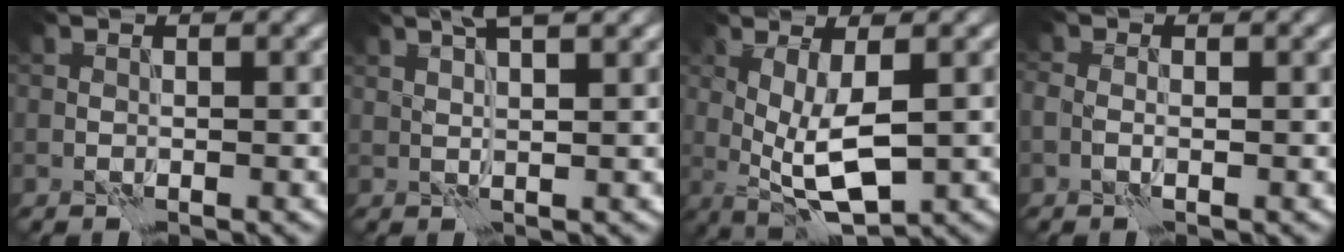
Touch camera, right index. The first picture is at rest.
{"total": 4.1, "force": [2.5, 1.0, 3.0], "torque": [-0.036, 0.010, 0.023]}
{"total": 5.5, "force": [0.0, 1.8, 5.2], "torque": [-0.103, -0.006, 0.003]}
{"total": 1.4, "force": [-0.4, 0.8, 1.0], "torque": [-0.019, -0.001, -0.013]}